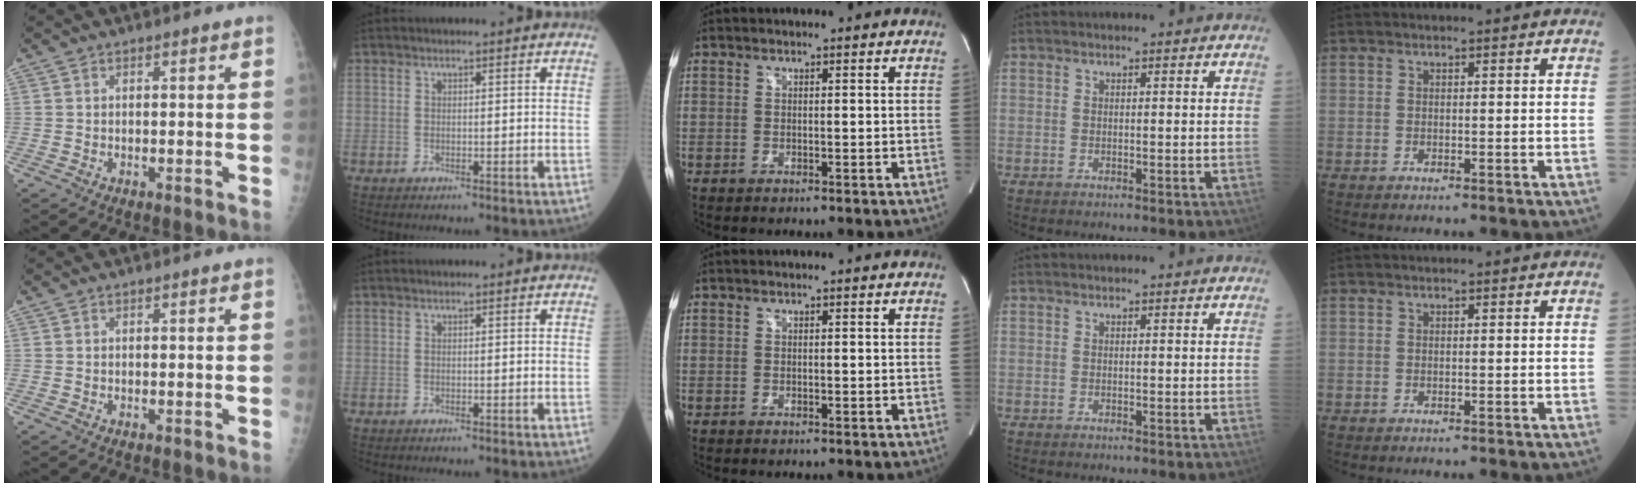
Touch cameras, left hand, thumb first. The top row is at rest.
{}